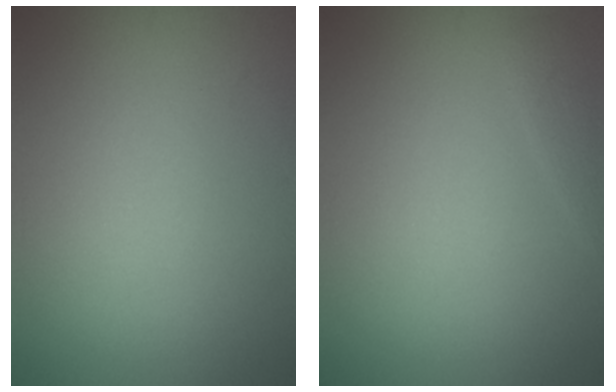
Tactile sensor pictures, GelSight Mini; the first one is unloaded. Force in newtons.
{"total": 0.9, "press": 0.9, "slide": 0.1}